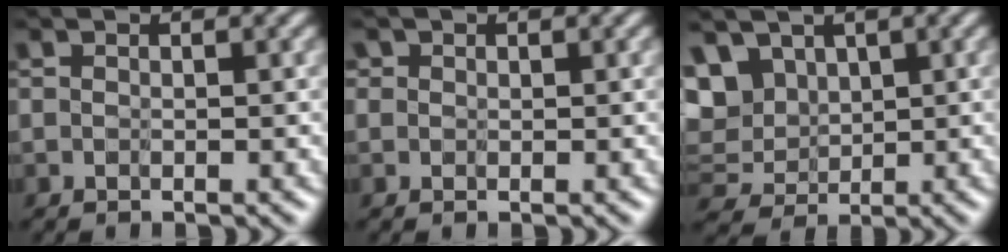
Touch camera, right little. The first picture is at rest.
{"total": 1.8, "force": [1.1, 1.3, 0.5], "torque": [-0.025, 0.011, -0.001]}
{"total": 3.9, "force": [2.3, 2.6, 1.8], "torque": [-0.050, 0.007, 0.036]}